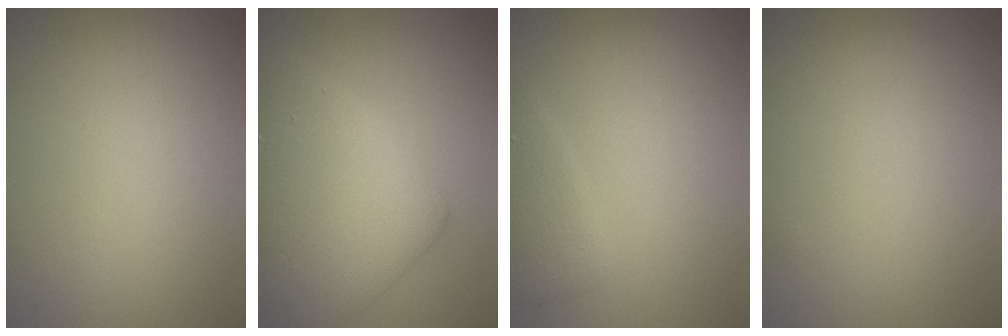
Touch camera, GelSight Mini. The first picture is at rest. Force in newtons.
{"total": 7.5, "press": 7.5, "slide": 0.2}
{"total": 1.9, "press": 1.9, "slide": 0.1}
{"total": 0.0}